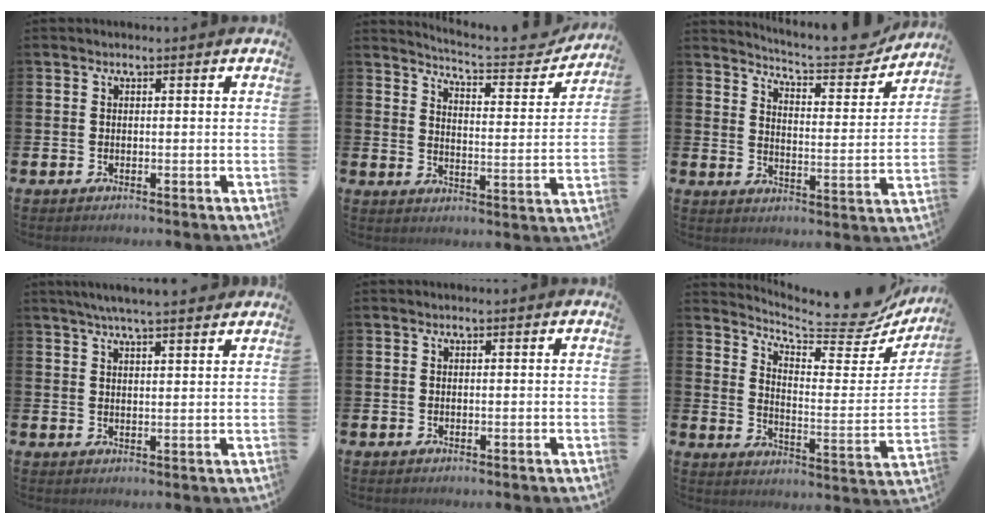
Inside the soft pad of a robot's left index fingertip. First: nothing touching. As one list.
[{"total": 5.3, "force": [5.2, 0.3, 1.2], "torque": [-0.034, -0.051, 0.081]}, {"total": 7.1, "force": [6.8, 0.6, 2.0], "torque": [-0.054, -0.052, 0.112]}, {"total": 4.8, "force": [4.4, 0.0, 1.7], "torque": [-0.041, -0.010, 0.079]}, {"total": 0.0}, {"total": 8.0, "force": [7.3, 1.8, 2.8], "torque": [-0.059, -0.069, 0.120]}]